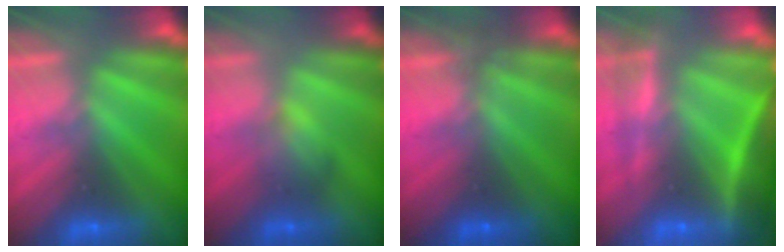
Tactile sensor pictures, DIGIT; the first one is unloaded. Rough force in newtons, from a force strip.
{"total": 2.1}
{"total": 1.4}
{"total": 7.2}